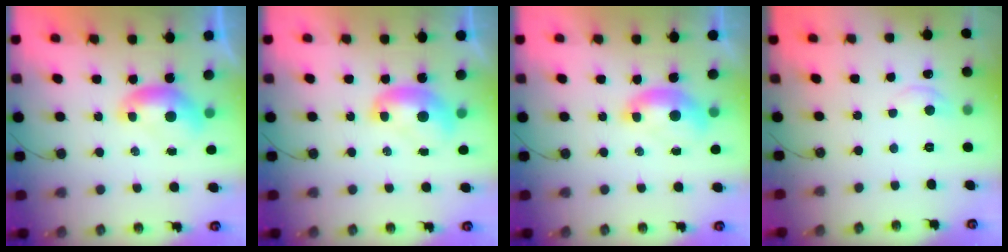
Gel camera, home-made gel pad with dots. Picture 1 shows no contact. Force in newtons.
{"total": 1.9, "press": 1.9, "slide": 0.2}
{"total": 1.5, "press": 1.4, "slide": 0.6}
{"total": 0.5, "press": 0.2, "slide": 0.5}